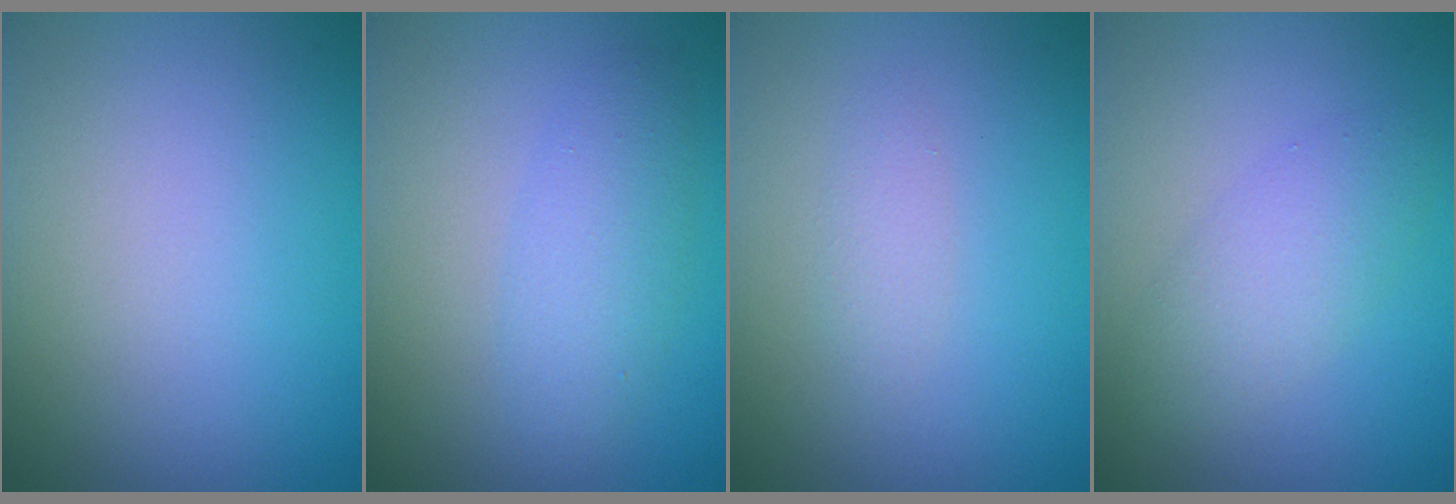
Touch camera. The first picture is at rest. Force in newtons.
{"total": 2.7, "press": 2.7, "slide": 0.0}
{"total": 1.1, "press": 1.1, "slide": 0.1}
{"total": 3.0, "press": 3.0, "slide": 0.1}